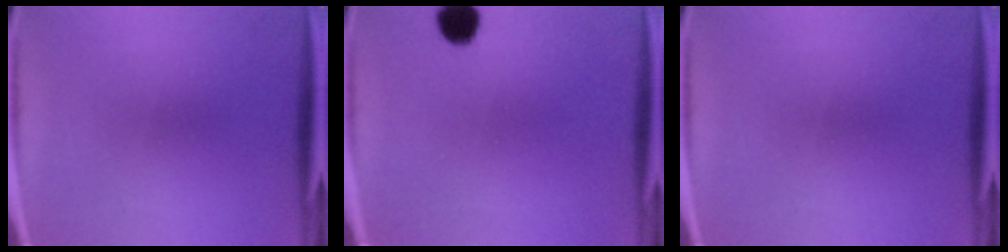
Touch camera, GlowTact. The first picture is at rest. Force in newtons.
{"total": 5.5}
{"total": 0.0}